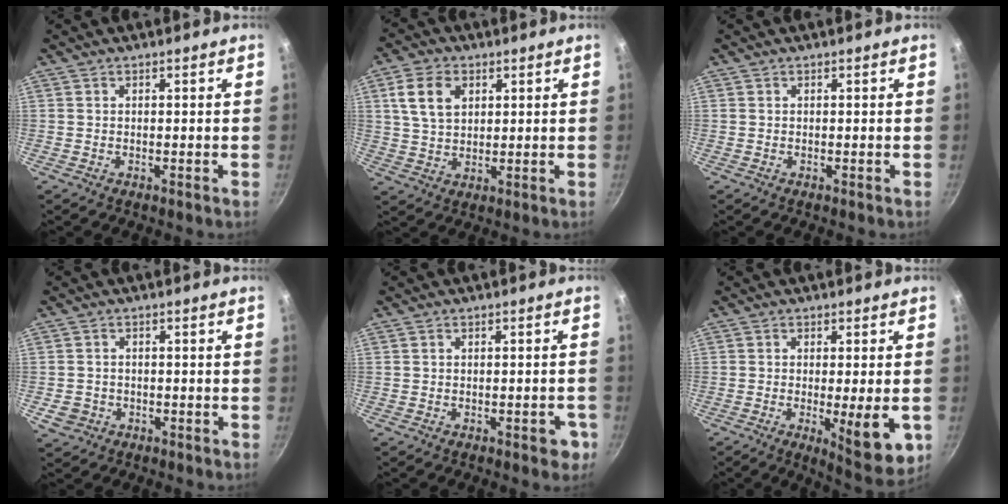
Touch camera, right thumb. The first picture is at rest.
{"total": 8.3, "force": [2.9, 5.7, 5.3], "torque": [-0.083, -0.003, 0.054]}
{"total": 0.0}
{"total": 3.7, "force": [-1.2, 3.2, 1.4], "torque": [-0.021, 0.012, -0.012]}
{"total": 3.3, "force": [-1.4, 1.7, 2.5], "torque": [-0.011, 0.017, -0.014]}
{"total": 10.3, "force": [-2.2, 2.6, 9.7], "torque": [-0.127, -0.010, -0.022]}